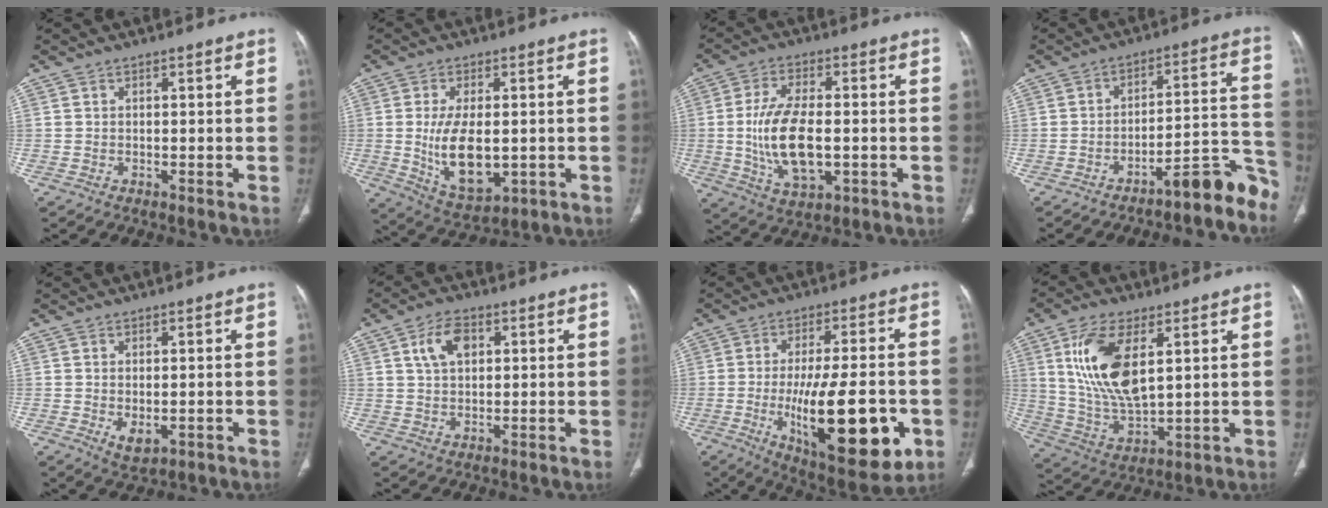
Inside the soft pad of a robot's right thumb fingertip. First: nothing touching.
{"total": 12.0, "force": [-0.9, 6.1, 10.2], "torque": [-0.175, -0.017, 0.002]}
{"total": 13.0, "force": [-1.2, 6.4, 11.3], "torque": [-0.215, -0.005, -0.014]}
{"total": 10.7, "force": [-8.5, 2.5, 6.0], "torque": [-0.027, 0.111, -0.125]}
{"total": 3.5, "force": [-0.8, 1.9, 2.9], "torque": [-0.044, -0.007, 0.001]}
{"total": 6.5, "force": [2.3, 3.9, 4.6], "torque": [-0.076, 0.000, 0.043]}
{"total": 22.3, "force": [-5.6, 7.7, 20.1], "torque": [-0.300, -0.004, -0.065]}
{"total": 15.3, "force": [5.0, 6.9, 12.6], "torque": [-0.250, -0.023, 0.107]}